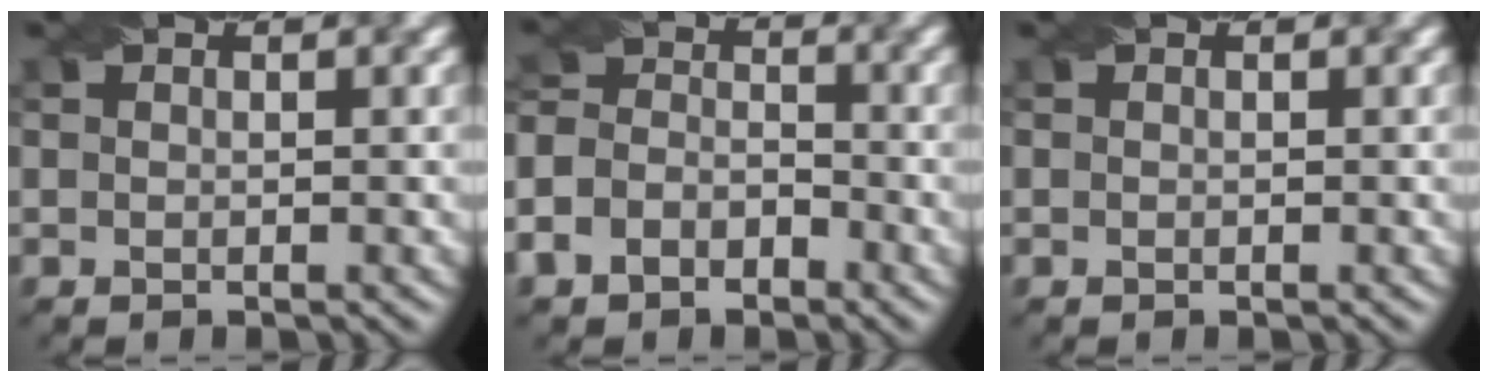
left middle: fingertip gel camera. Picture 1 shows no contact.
{"total": 5.4, "force": [-2.9, 3.8, 2.4], "torque": [-0.048, 0.005, -0.067]}
{"total": 0.0}